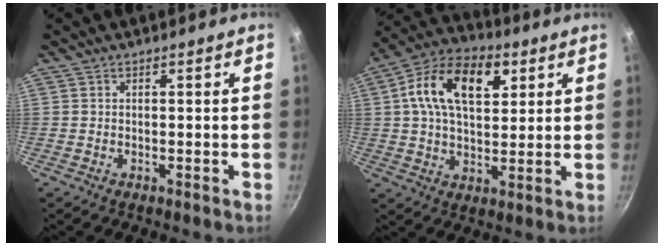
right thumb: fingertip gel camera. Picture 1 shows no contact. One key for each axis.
{"total": 16.4, "fx": 5.2, "fy": 9.8, "fz": 12.1, "tx": -0.185, "ty": 0.006, "tz": 0.072}